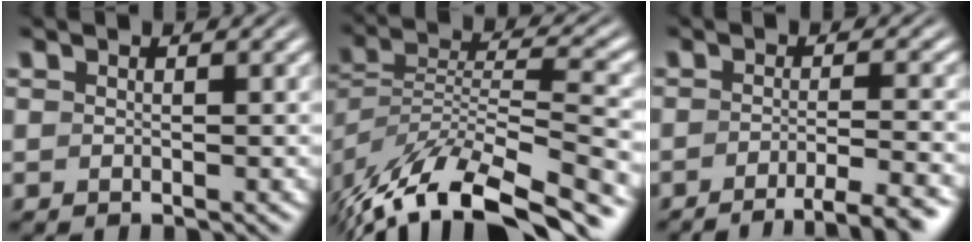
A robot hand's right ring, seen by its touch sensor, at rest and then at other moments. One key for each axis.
{"total": 9.9, "fx": -5.7, "fy": 4.6, "fz": 6.6, "tx": -0.141, "ty": -0.046, "tz": -0.065}
{"total": 5.6, "fx": -4.6, "fy": 1.0, "fz": 3.1, "tx": -0.037, "ty": -0.007, "tz": -0.069}